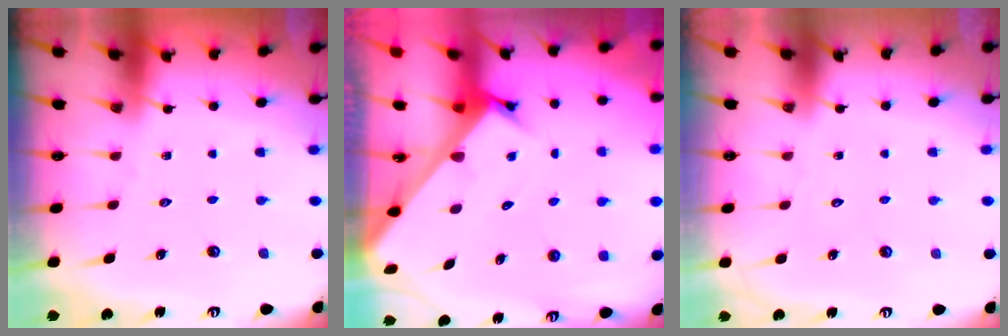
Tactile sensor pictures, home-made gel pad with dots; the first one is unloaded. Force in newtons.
{"total": 2.8, "press": 2.8, "slide": 0.2}
{"total": 1.7, "press": 1.7, "slide": 0.1}